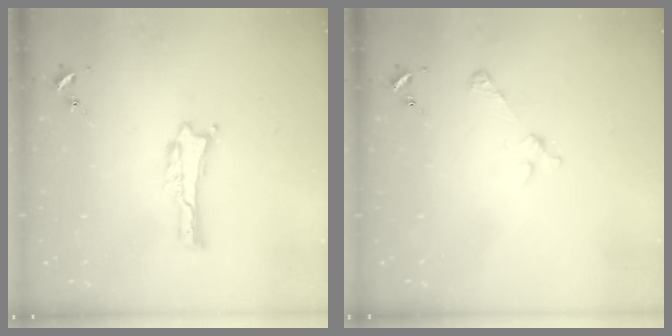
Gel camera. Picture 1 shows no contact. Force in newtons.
{"total": 2.9, "press": 2.9, "slide": 0.3}